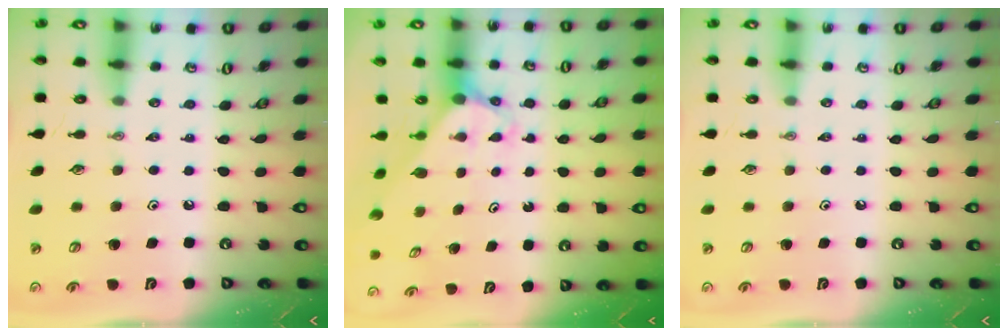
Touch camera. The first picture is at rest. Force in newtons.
{"total": 2.8, "press": 2.8, "slide": 0.2}
{"total": 0.0}